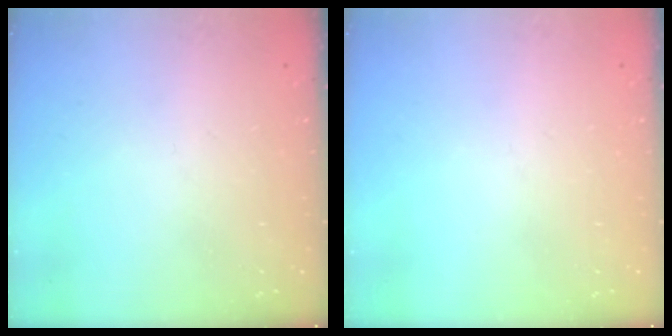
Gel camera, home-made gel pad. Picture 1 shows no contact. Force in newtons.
{"total": 0.0}